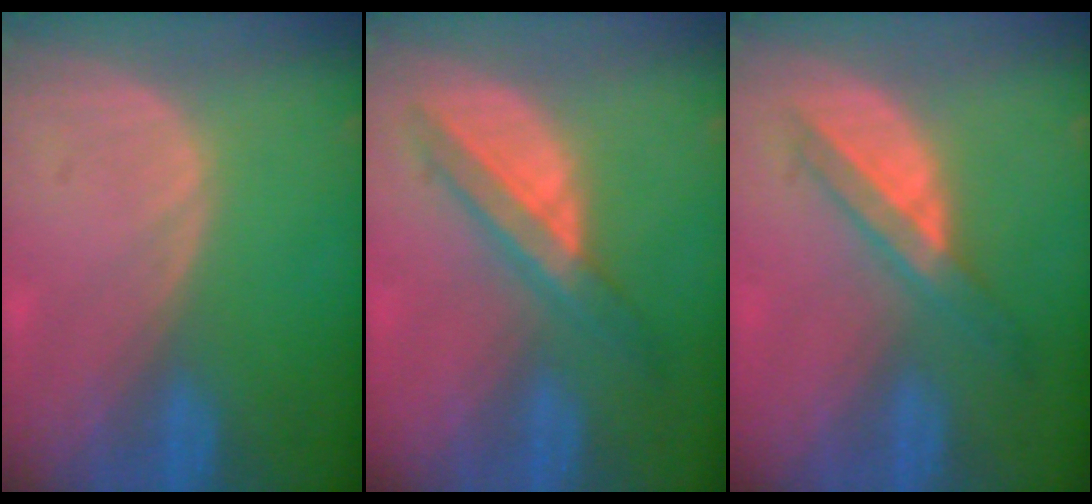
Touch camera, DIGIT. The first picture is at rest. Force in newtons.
{"total": 5.9, "press": 5.8, "slide": 1.0}
{"total": 6.0, "press": 5.5, "slide": 2.5}